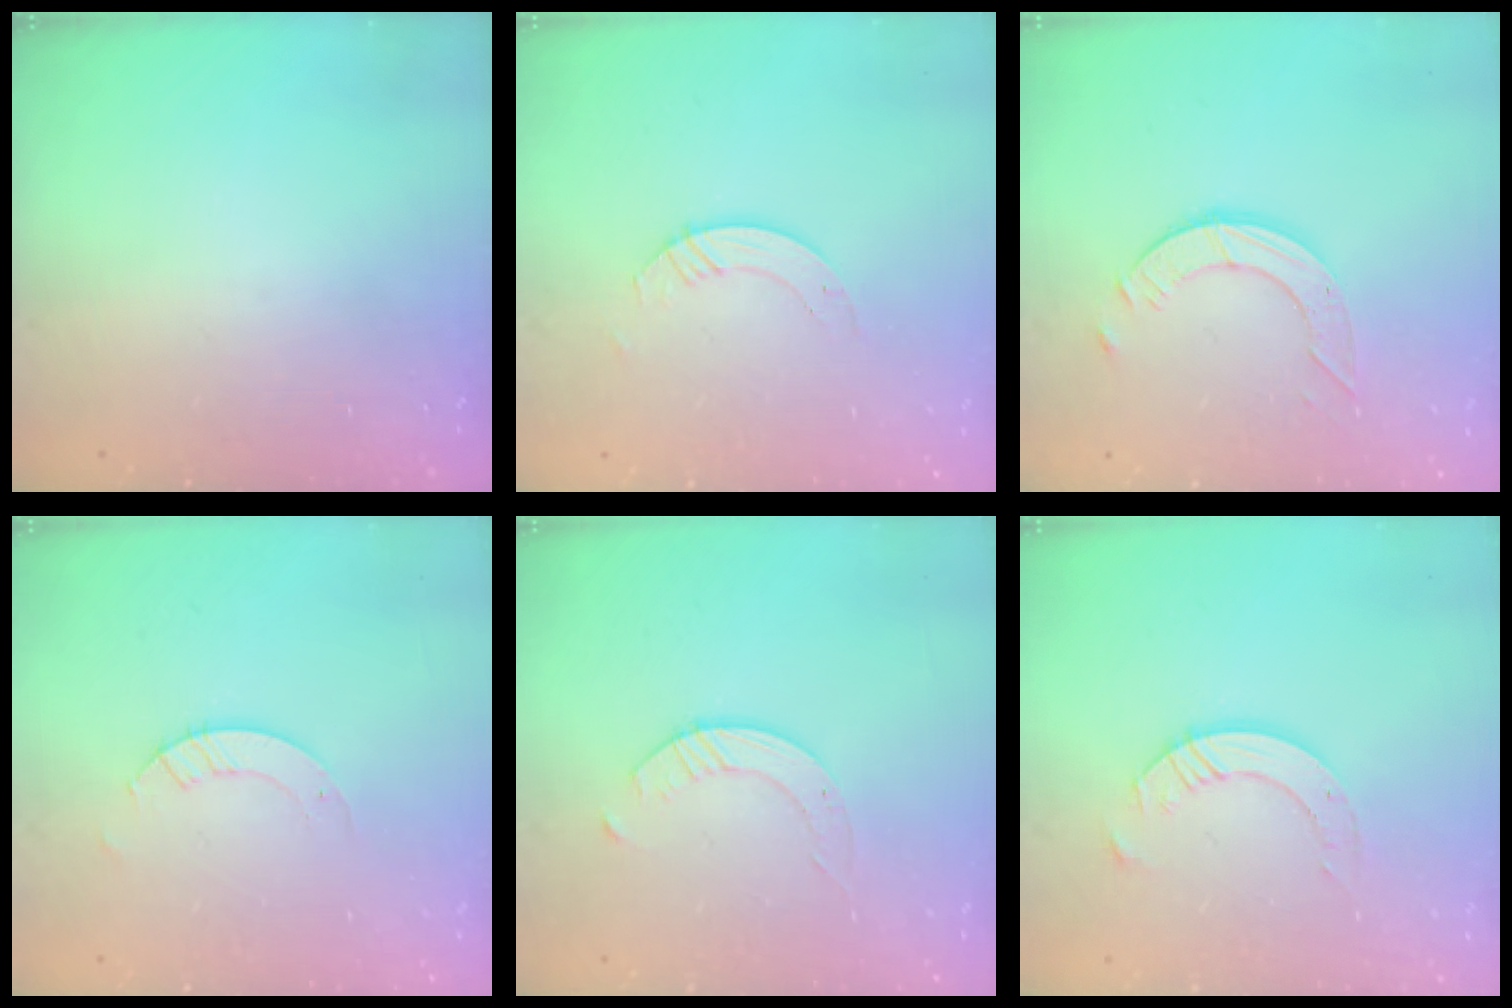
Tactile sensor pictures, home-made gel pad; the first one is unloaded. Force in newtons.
{"total": 3.5, "press": 3.5, "slide": 0.4}
{"total": 6.0, "press": 6.0, "slide": 0.5}
{"total": 3.2, "press": 3.2, "slide": 0.2}
{"total": 2.6, "press": 2.6, "slide": 0.3}
{"total": 8.0, "press": 7.9, "slide": 0.7}